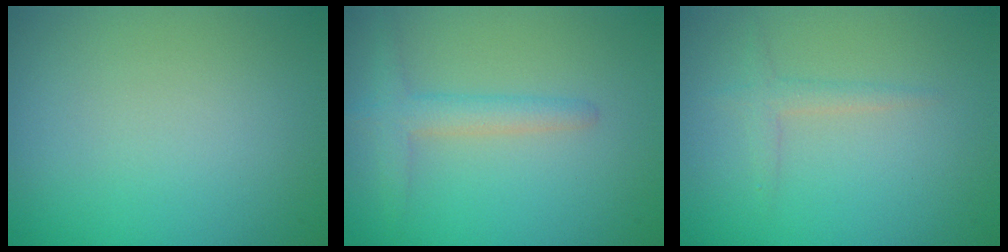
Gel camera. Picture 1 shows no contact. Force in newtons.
{"total": 2.3, "press": 2.3, "slide": 0.2}
{"total": 1.3, "press": 1.3, "slide": 0.1}